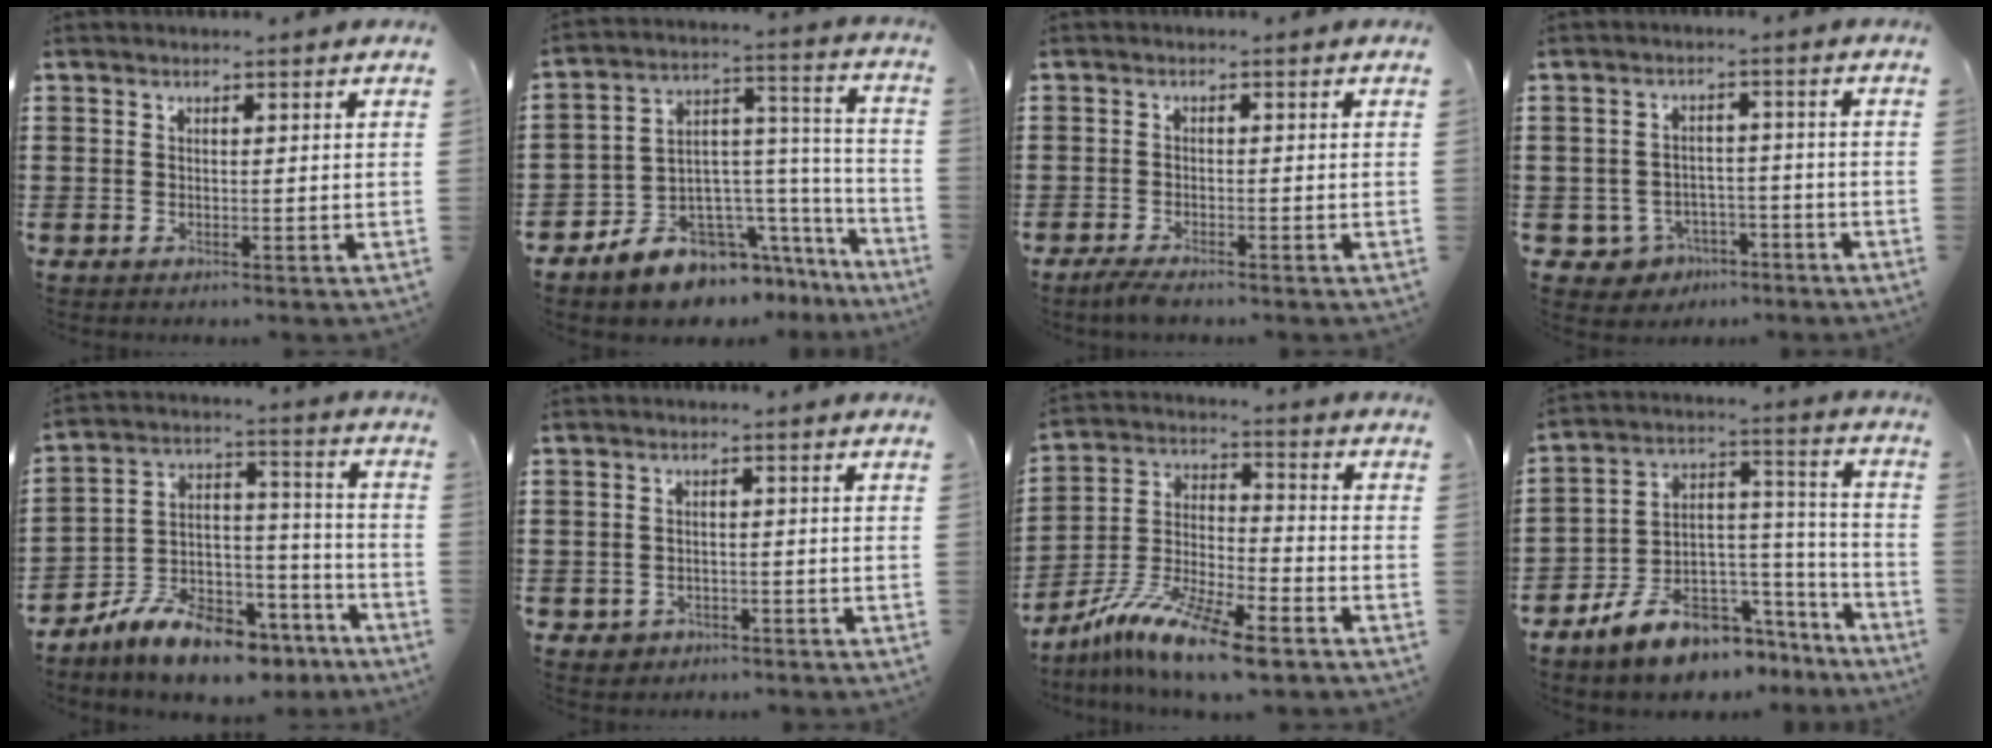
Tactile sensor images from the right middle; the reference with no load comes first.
{"total": 8.3, "force": [-7.2, 3.9, 1.3], "torque": [-0.046, -0.003, -0.140]}
{"total": 1.9, "force": [-1.6, 0.1, 1.0], "torque": [-0.033, -0.006, -0.034]}
{"total": 3.8, "force": [-2.9, 2.4, 0.7], "torque": [-0.030, 0.006, -0.060]}
{"total": 10.5, "force": [-9.1, 3.4, 4.0], "torque": [-0.080, 0.037, -0.177]}
{"total": 1.5, "force": [-1.1, 1.0, 0.1], "torque": [-0.007, 0.001, -0.026]}
{"total": 11.5, "force": [-9.2, 1.3, 6.7], "torque": [-0.141, 0.010, -0.182]}
{"total": 9.3, "force": [-7.3, 4.8, 3.1], "torque": [-0.071, 0.019, -0.138]}